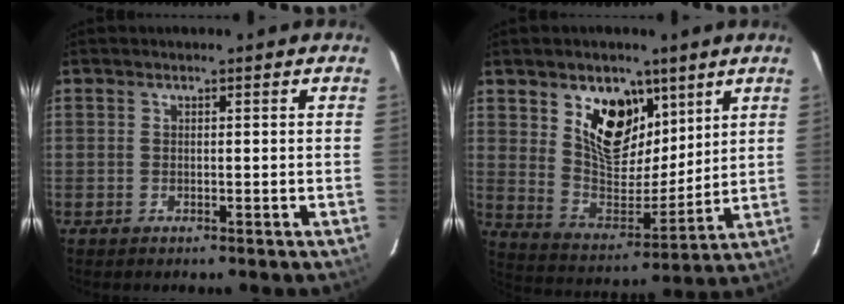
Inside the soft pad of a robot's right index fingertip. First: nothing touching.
{"total": 14.5, "force": [7.9, 8.6, 8.7], "torque": [-0.150, -0.009, 0.149]}